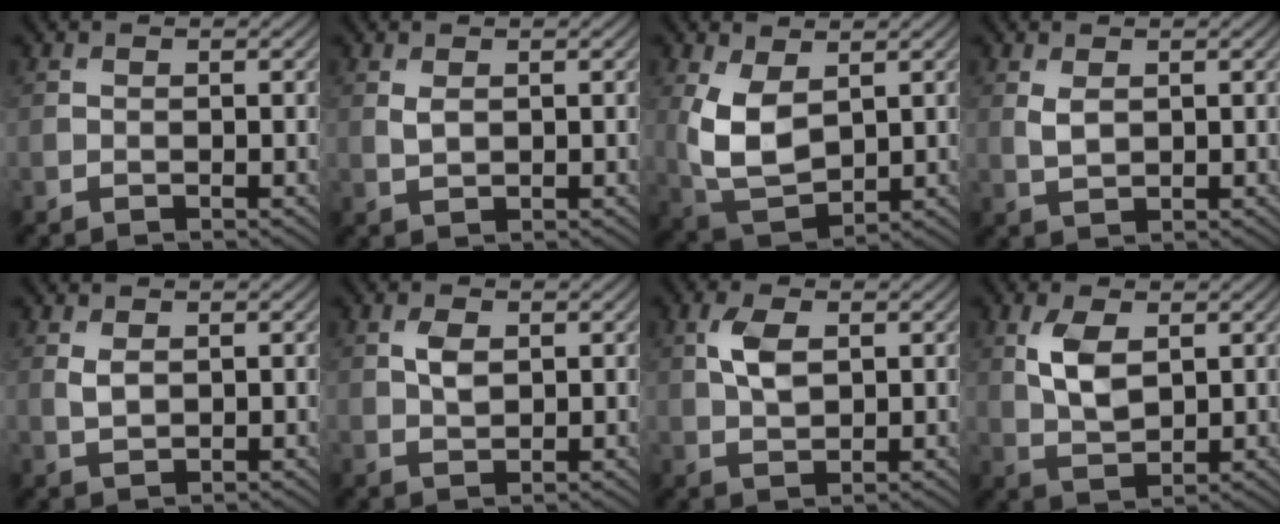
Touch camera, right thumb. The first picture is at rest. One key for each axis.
{"total": 1.5, "fx": 0.6, "fy": 0.8, "fz": 1.2, "tx": -0.031, "ty": -0.004, "tz": 0.017}
{"total": 8.0, "fx": 1.7, "fy": 4.6, "fz": 6.4, "tx": -0.154, "ty": -0.007, "tz": 0.035}
{"total": 2.2, "fx": 0.8, "fy": 1.2, "fz": 1.7, "tx": -0.042, "ty": -0.004, "tz": 0.021}
{"total": 1.8, "fx": 0.7, "fy": 0.9, "fz": 1.4, "tx": -0.036, "ty": -0.003, "tz": 0.019}
{"total": 2.7, "fx": 0.8, "fy": 1.5, "fz": 2.1, "tx": -0.047, "ty": -0.002, "tz": 0.017}
{"total": 4.4, "fx": 1.2, "fy": 2.3, "fz": 3.5, "tx": -0.083, "ty": 0.002, "tz": 0.025}
{"total": 5.8, "fx": 1.7, "fy": 3.0, "fz": 4.6, "tx": -0.106, "ty": -0.001, "tz": 0.037}